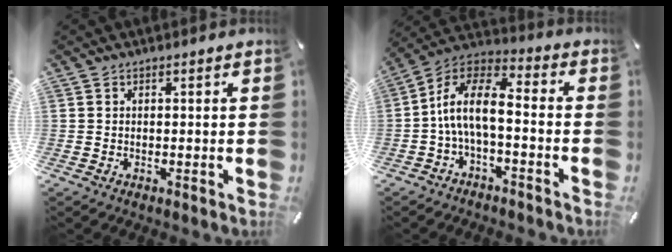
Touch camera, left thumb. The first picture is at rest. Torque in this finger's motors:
{"motor_torque": [0.40, 1.57, 0.59, -0.06, 0.13]}